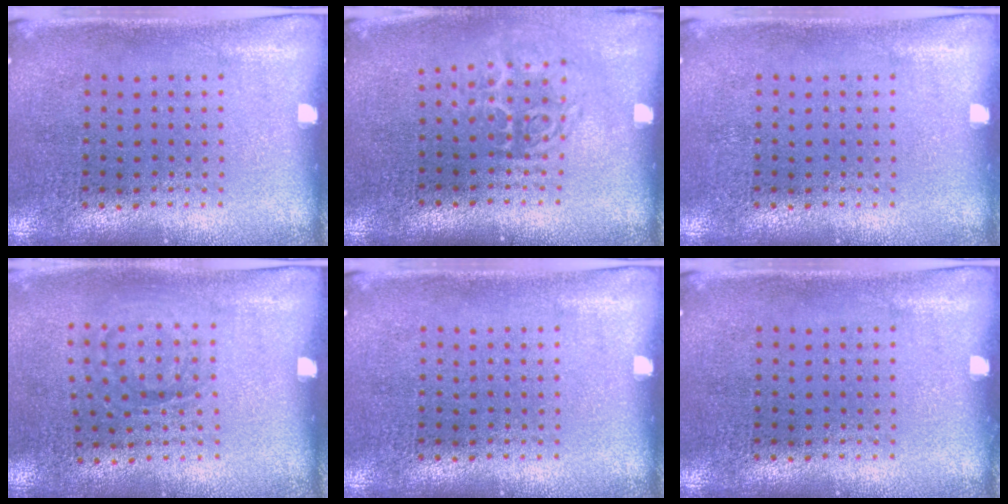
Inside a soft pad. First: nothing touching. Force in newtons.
{"total": 1.7, "press": 1.2, "slide": 1.2}
{"total": 0.0}
{"total": 1.0, "press": 0.7, "slide": 0.7}
{"total": 0.0}
{"total": 0.0}